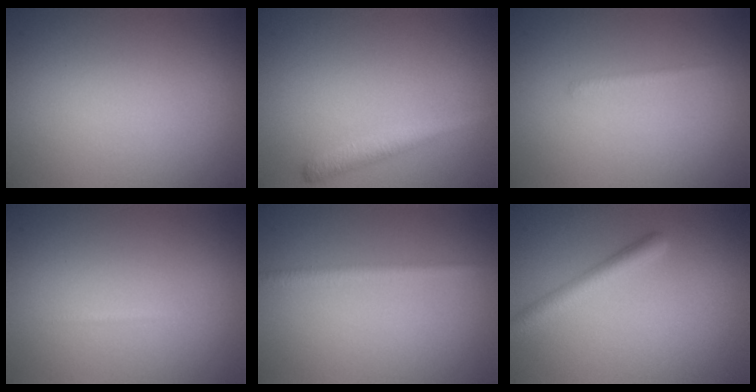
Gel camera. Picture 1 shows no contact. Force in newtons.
{"total": 2.2, "press": 2.2, "slide": 0.1}
{"total": 0.7, "press": 0.7, "slide": 0.1}
{"total": 0.6, "press": 0.6, "slide": 0.2}
{"total": 1.7, "press": 1.7, "slide": 0.1}
{"total": 3.0, "press": 3.0, "slide": 0.1}